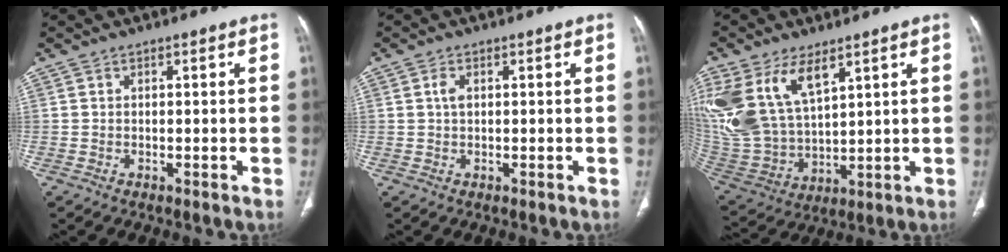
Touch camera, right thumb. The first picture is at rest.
{"total": 1.7, "force": [0.4, 0.9, 1.3], "torque": [-0.029, 0.004, 0.009]}
{"total": 19.1, "force": [9.1, 10.4, 13.2], "torque": [-0.283, -0.026, 0.194]}